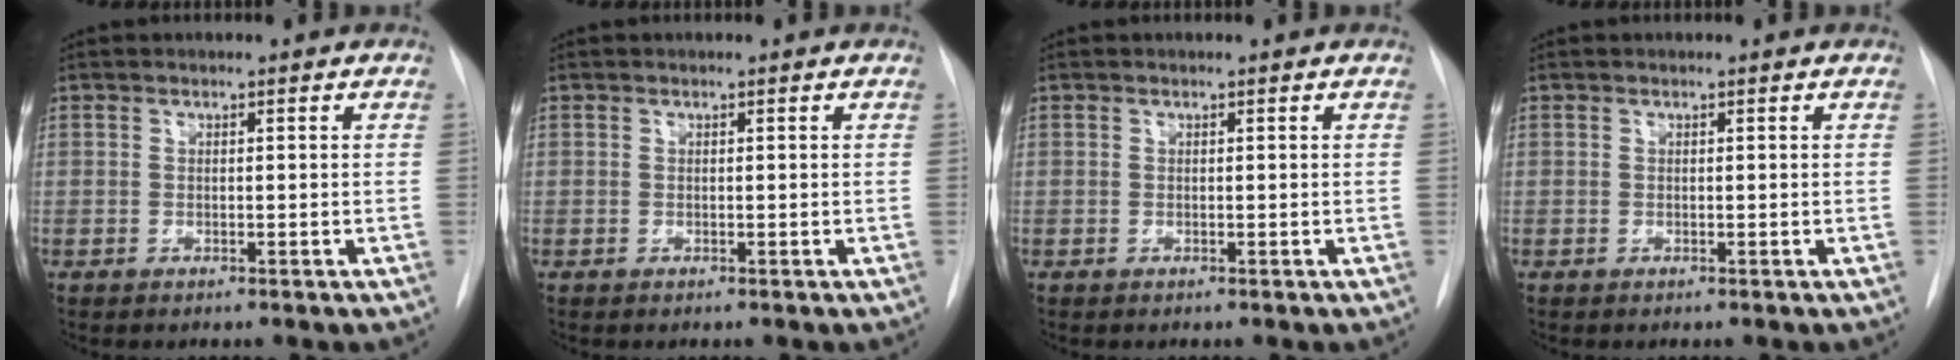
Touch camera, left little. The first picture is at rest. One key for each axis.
{"total": 0.0}
{"total": 0.0}
{"total": 0.0}